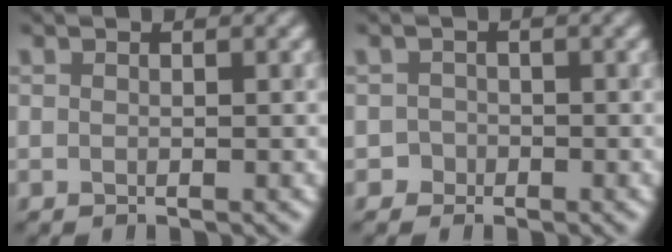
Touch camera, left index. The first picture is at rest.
{"total": 1.0, "force": [-0.4, 0.8, -0.4], "torque": [0.021, 0.006, -0.007]}